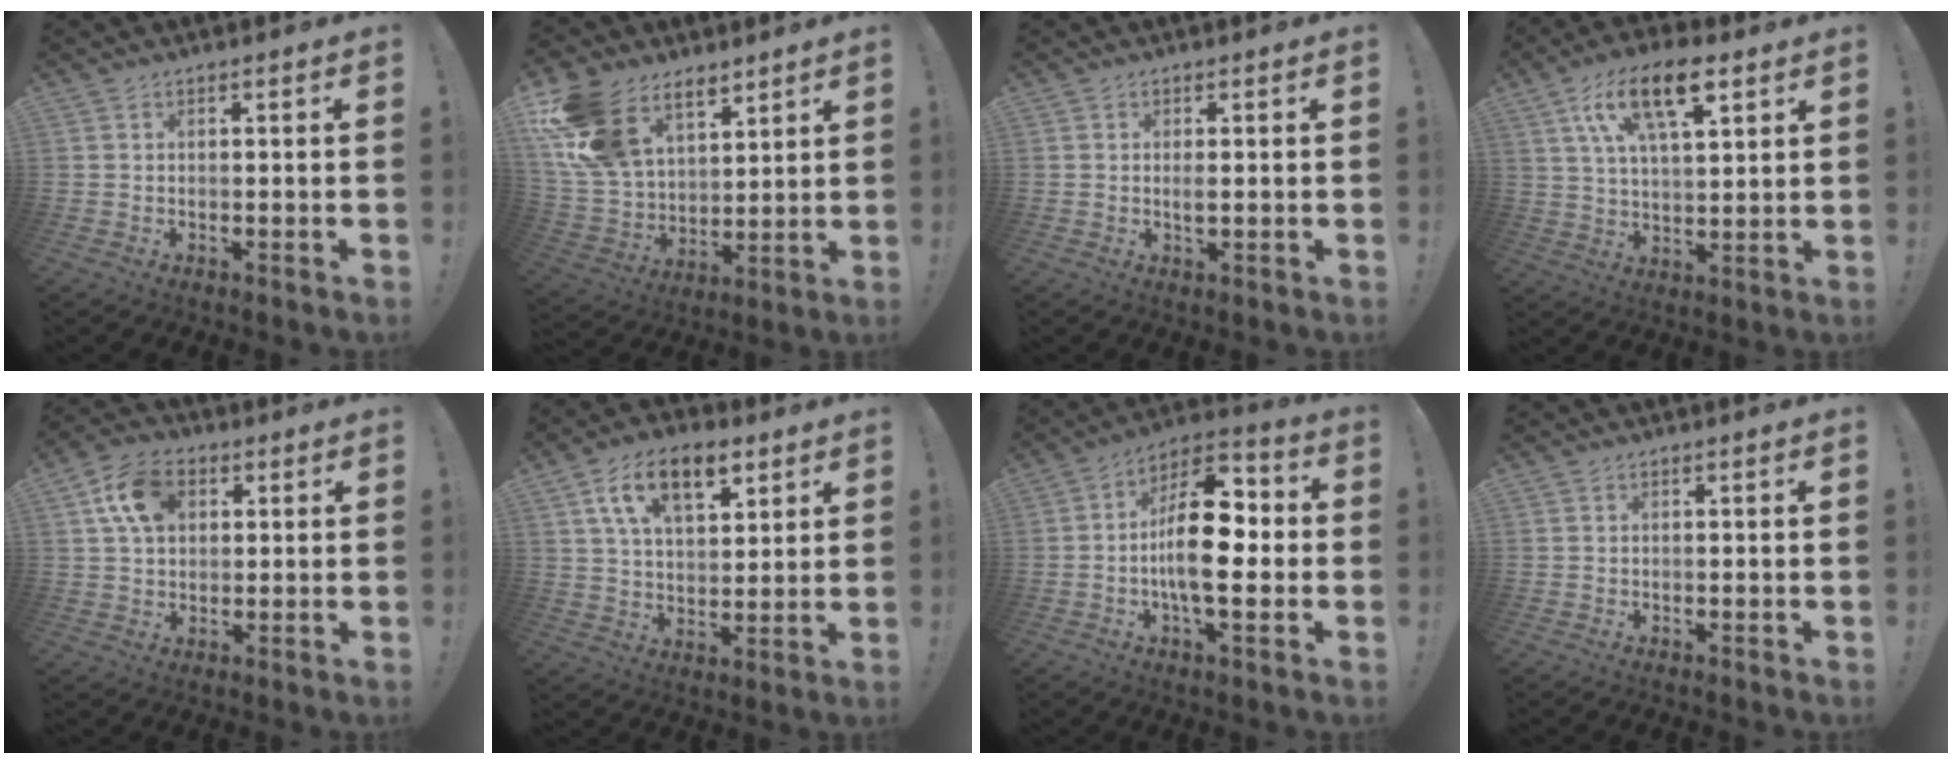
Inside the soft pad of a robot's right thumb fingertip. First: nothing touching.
{"total": 18.7, "force": [10.8, 11.8, 9.7], "torque": [-0.189, -0.060, 0.206]}
{"total": 1.8, "force": [0.0, 0.4, 1.8], "torque": [-0.022, -0.006, -0.003]}
{"total": 15.9, "force": [7.9, 7.0, 12.0], "torque": [-0.197, -0.015, 0.134]}
{"total": 11.8, "force": [4.0, 8.3, 7.4], "torque": [-0.120, 0.007, 0.080]}
{"total": 14.7, "force": [7.2, 8.1, 10.0], "torque": [-0.157, -0.013, 0.129]}
{"total": 18.5, "force": [-2.0, 8.6, 16.2], "torque": [-0.267, 0.015, -0.037]}
{"total": 0.0}